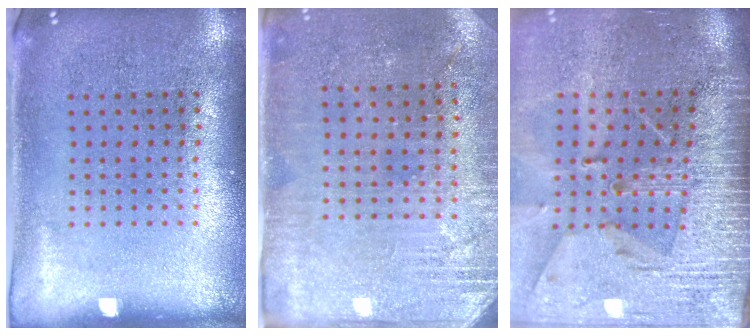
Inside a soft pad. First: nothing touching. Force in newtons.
{"total": 2.8, "press": 2.7, "slide": 0.7}
{"total": 4.1, "press": 3.5, "slide": 2.2}